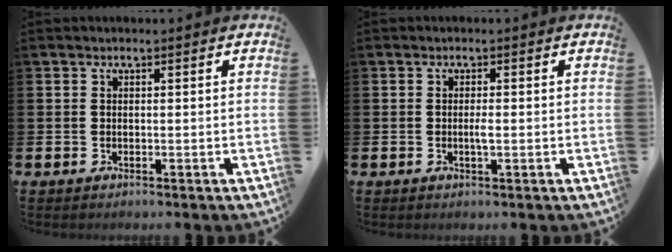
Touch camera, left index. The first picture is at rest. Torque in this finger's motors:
{"motor_torque": [0.04, 0.08, 0.01, 0.03]}